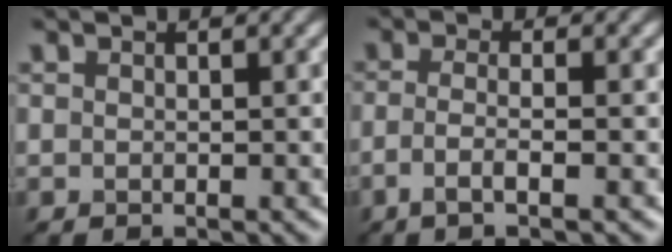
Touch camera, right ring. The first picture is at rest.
{"total": 2.8, "force": [-1.1, 0.7, 2.5], "torque": [-0.047, -0.004, -0.029]}